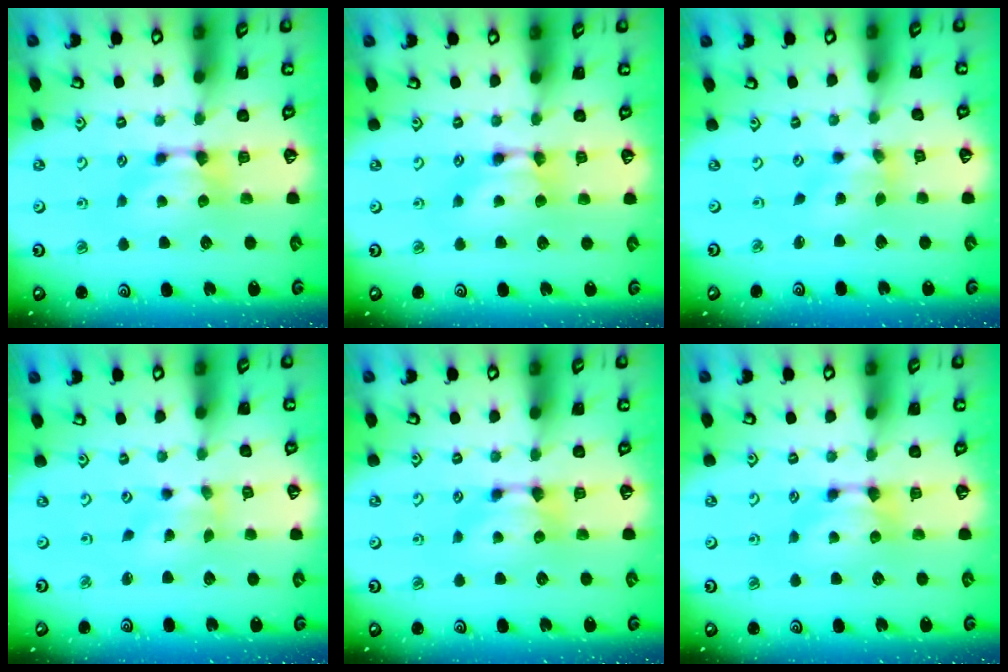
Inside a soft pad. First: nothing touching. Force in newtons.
{"total": 1.7, "press": 1.7, "slide": 0.1}
{"total": 2.7, "press": 2.4, "slide": 1.3}
{"total": 1.5, "press": 1.0, "slide": 1.1}
{"total": 0.0}
{"total": 0.0}